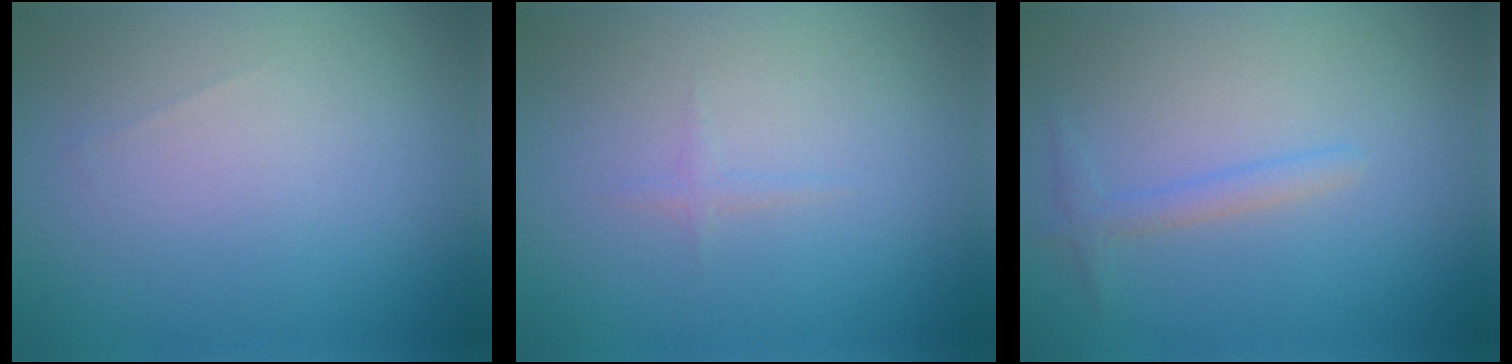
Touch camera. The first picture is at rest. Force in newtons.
{"total": 0.6, "press": 0.6, "slide": 0.1}
{"total": 1.4, "press": 1.4, "slide": 0.0}